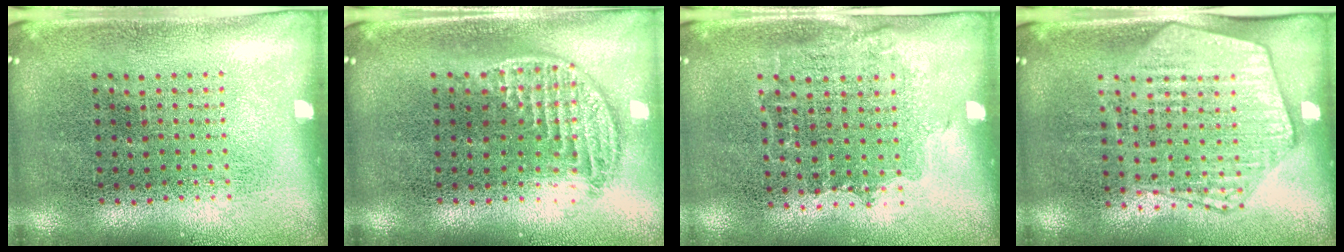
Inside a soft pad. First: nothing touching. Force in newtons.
{"total": 1.3, "press": 1.1, "slide": 0.6}
{"total": 1.1, "press": 0.9, "slide": 0.5}
{"total": 2.1, "press": 1.9, "slide": 0.8}